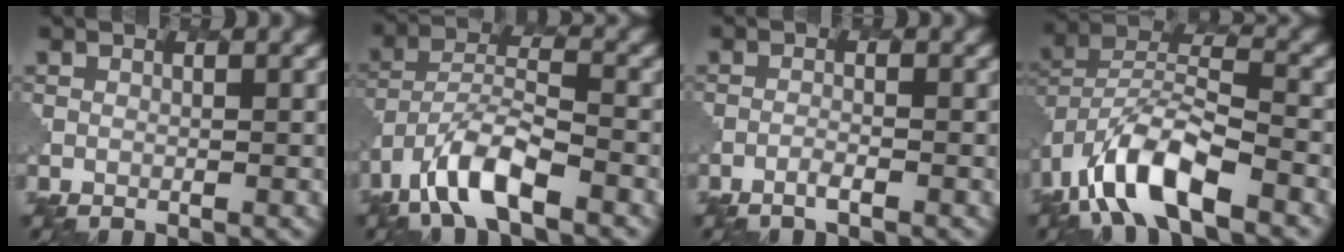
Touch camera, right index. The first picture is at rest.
{"total": 7.0, "force": [-4.6, 2.4, 4.8], "torque": [-0.090, 0.002, -0.088]}
{"total": 0.9, "force": [-0.7, 0.2, 0.6], "torque": [-0.007, 0.003, -0.020]}
{"total": 8.9, "force": [-5.5, 3.4, 6.2], "torque": [-0.116, 0.004, -0.107]}